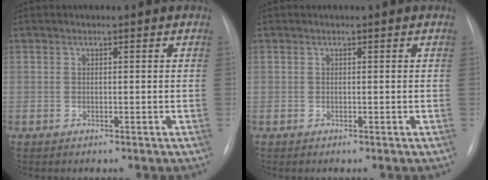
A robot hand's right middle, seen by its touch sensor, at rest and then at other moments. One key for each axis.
{"total": 0.0}